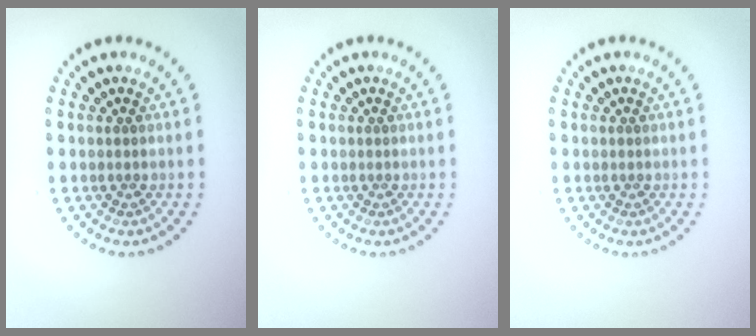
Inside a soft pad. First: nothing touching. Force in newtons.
{"total": 0.0}
{"total": 0.0}